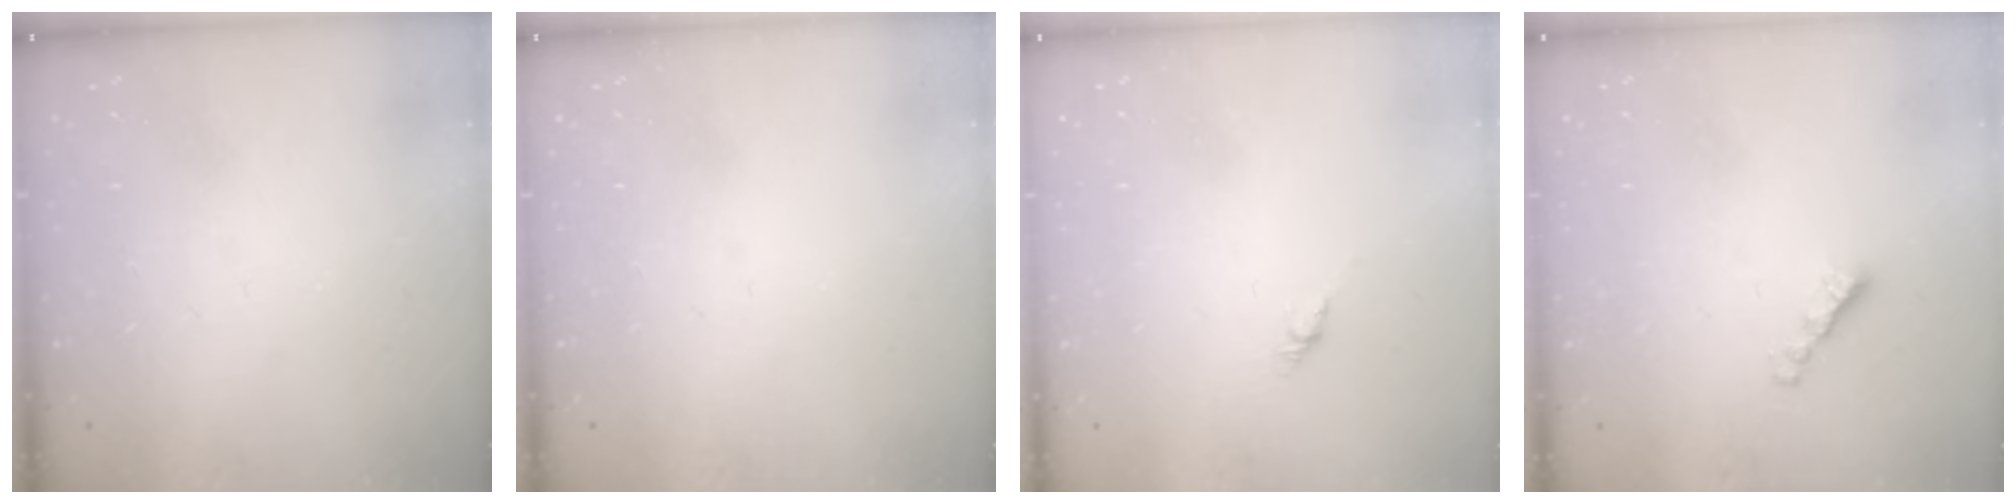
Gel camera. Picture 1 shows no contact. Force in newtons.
{"total": 0.0}
{"total": 2.7, "press": 2.6, "slide": 0.7}
{"total": 2.5, "press": 2.5, "slide": 0.5}